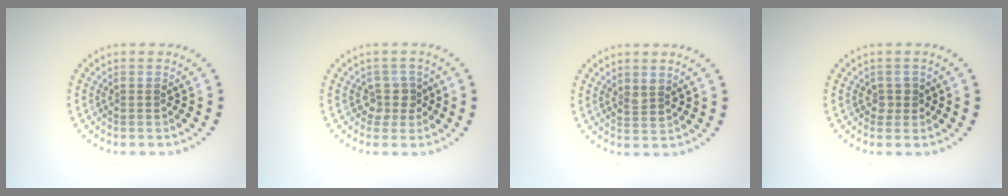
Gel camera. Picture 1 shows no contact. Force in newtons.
{"total": 1.9, "press": 1.5, "slide": 1.2}
{"total": 1.4, "press": 1.2, "slide": 0.6}
{"total": 1.3, "press": 1.1, "slide": 0.7}